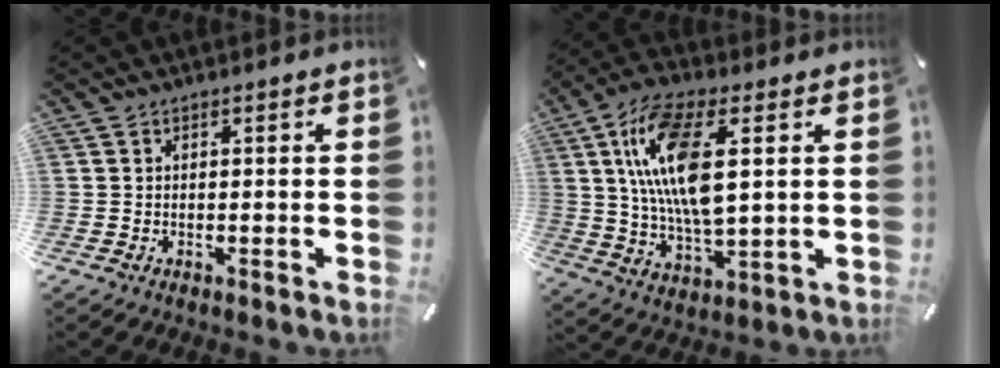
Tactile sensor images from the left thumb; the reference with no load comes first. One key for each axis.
{"total": 16.1, "fx": 4.5, "fy": 6.6, "fz": 14.0, "tx": -0.296, "ty": -0.006, "tz": 0.075}